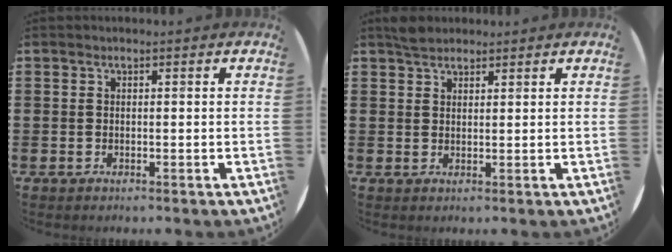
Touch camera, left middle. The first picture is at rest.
{"total": 2.2, "force": [2.0, 0.8, 0.3], "torque": [-0.001, 0.003, 0.037]}